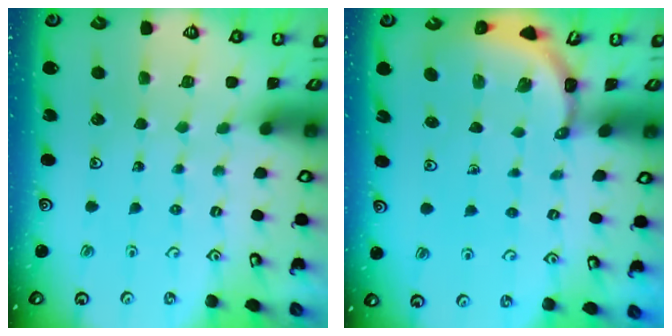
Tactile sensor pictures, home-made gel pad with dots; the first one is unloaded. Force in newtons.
{"total": 3.4, "press": 3.4, "slide": 0.2}